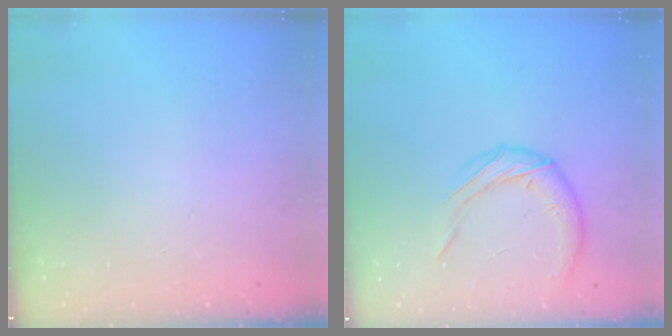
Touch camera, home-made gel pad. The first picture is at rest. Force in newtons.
{"total": 10.8, "press": 10.8, "slide": 0.4}